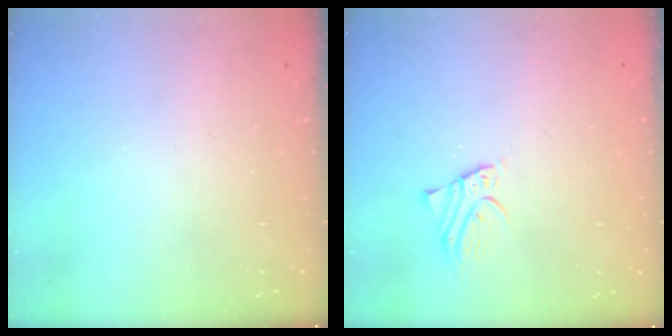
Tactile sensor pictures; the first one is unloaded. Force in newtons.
{"total": 2.6, "press": 2.6, "slide": 0.0}